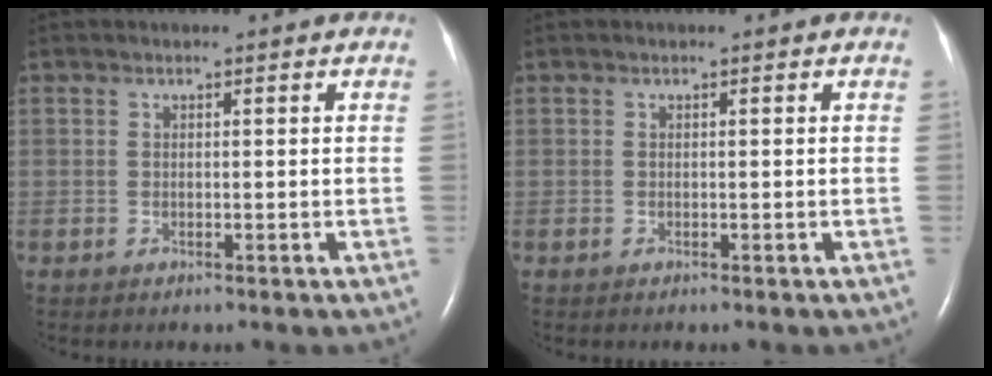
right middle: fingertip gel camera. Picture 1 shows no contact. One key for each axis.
{"total": 0.0}